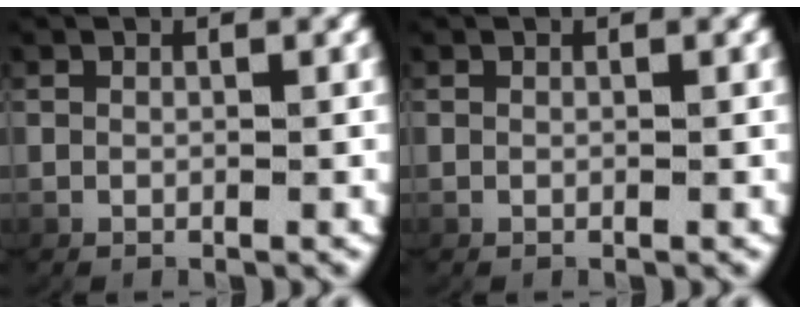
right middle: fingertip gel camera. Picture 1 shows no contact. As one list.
[{"total": 0.0}]